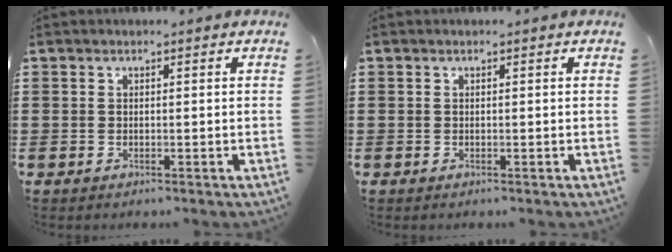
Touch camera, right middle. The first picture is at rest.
{"total": 0.0}